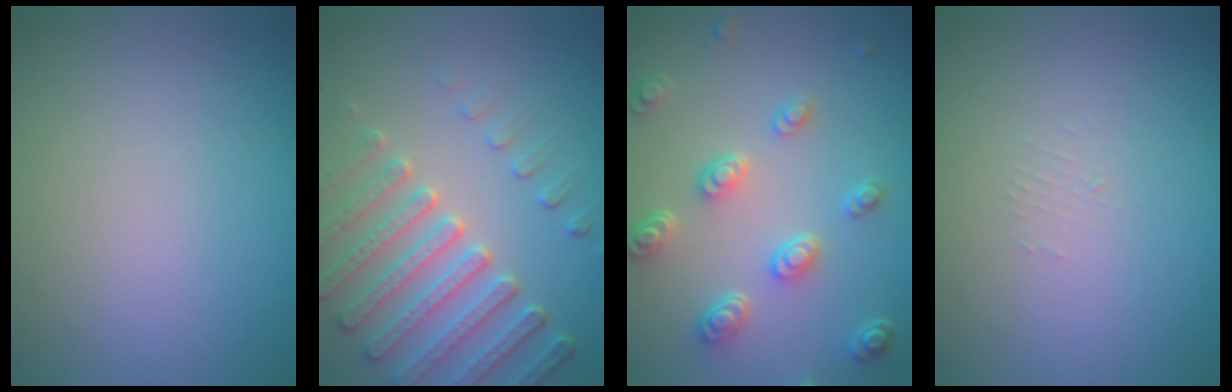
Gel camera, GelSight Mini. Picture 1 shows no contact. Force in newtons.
{"total": 5.2, "press": 4.7, "slide": 2.2}
{"total": 4.6, "press": 3.4, "slide": 3.0}
{"total": 0.7, "press": 0.7, "slide": 0.1}